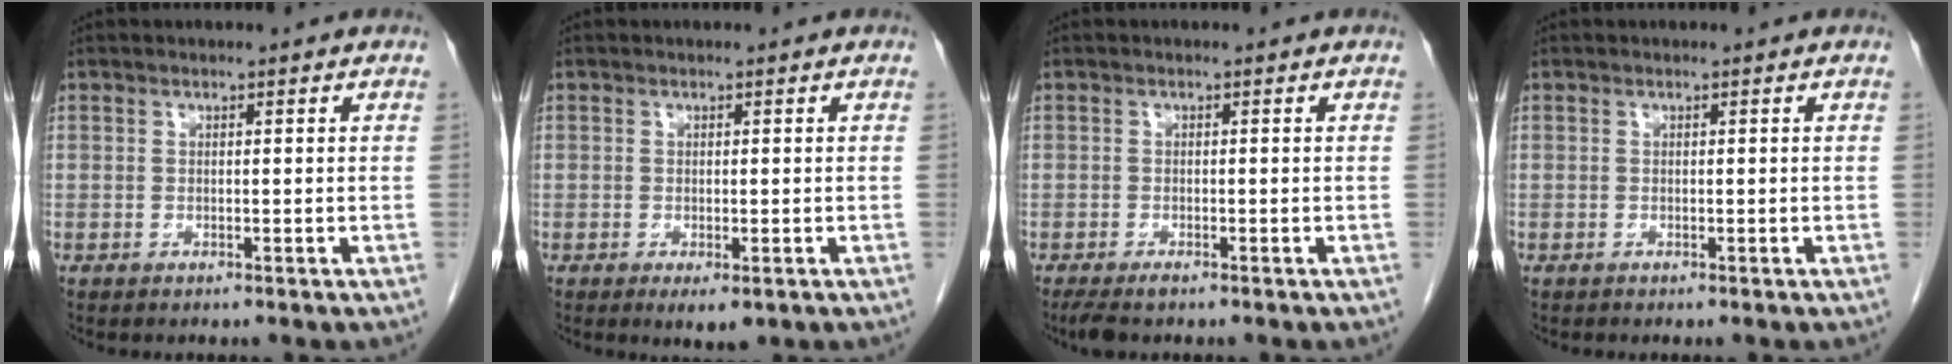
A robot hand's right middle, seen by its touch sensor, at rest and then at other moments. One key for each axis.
{"total": 2.3, "fx": -1.0, "fy": 0.9, "fz": 1.9, "tx": -0.026, "ty": -0.004, "tz": -0.009}
{"total": 2.6, "fx": -1.9, "fy": 0.6, "fz": 1.6, "tx": -0.032, "ty": -0.008, "tz": -0.032}
{"total": 0.0}